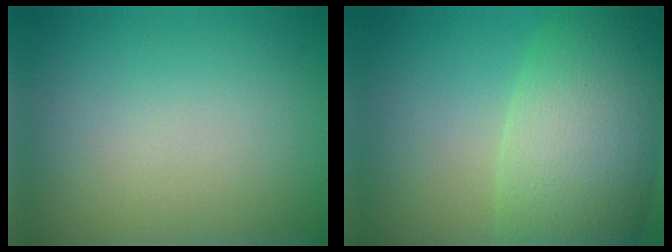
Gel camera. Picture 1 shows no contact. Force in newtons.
{"total": 10.1, "press": 10.1, "slide": 0.5}